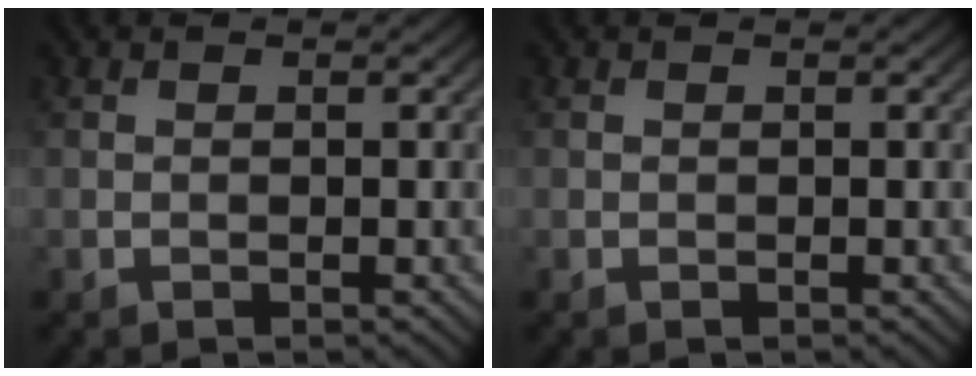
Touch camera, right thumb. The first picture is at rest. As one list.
[{"total": 0.0}]